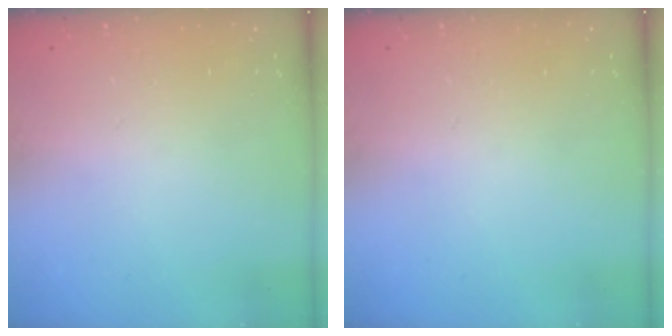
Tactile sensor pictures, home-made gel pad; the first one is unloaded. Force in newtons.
{"total": 0.0}